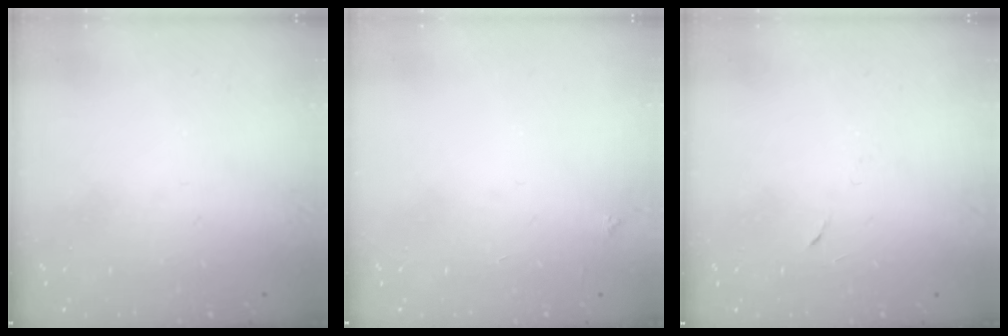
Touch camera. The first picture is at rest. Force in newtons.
{"total": 2.1, "press": 2.1, "slide": 0.3}
{"total": 2.9, "press": 2.7, "slide": 1.0}